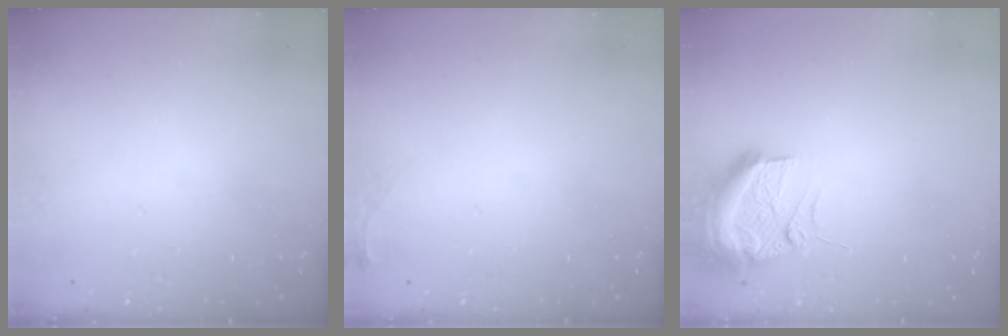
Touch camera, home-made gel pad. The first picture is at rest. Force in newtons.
{"total": 4.0, "press": 3.9, "slide": 0.6}
{"total": 12.2, "press": 11.9, "slide": 2.6}